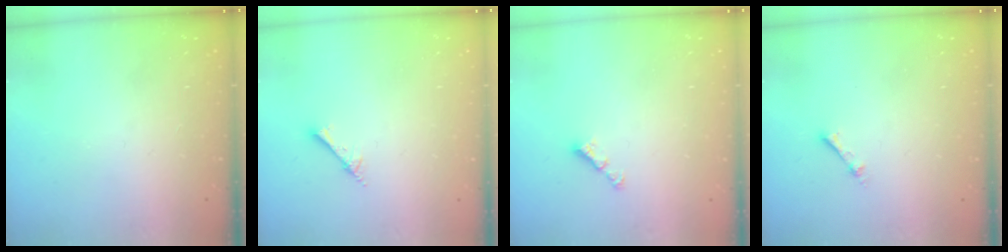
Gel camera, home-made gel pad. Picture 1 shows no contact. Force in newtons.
{"total": 2.5, "press": 2.5, "slide": 0.2}
{"total": 2.9, "press": 2.9, "slide": 0.3}
{"total": 1.9, "press": 1.9, "slide": 0.3}